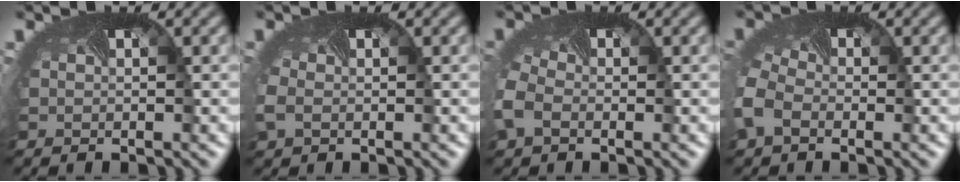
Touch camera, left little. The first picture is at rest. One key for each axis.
{"total": 1.8, "fx": -0.6, "fy": 1.4, "fz": 1.0, "tx": -0.037, "ty": -0.001, "tz": -0.014}
{"total": 3.7, "fx": -1.2, "fy": 2.6, "fz": 2.3, "tx": -0.069, "ty": -0.001, "tz": -0.033}
{"total": 4.7, "fx": -1.5, "fy": 3.3, "fz": 3.0, "tx": -0.086, "ty": -0.006, "tz": -0.040}